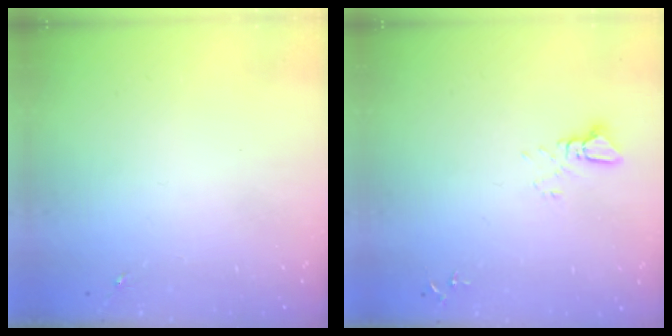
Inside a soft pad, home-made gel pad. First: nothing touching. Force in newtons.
{"total": 2.5, "press": 2.5, "slide": 0.1}